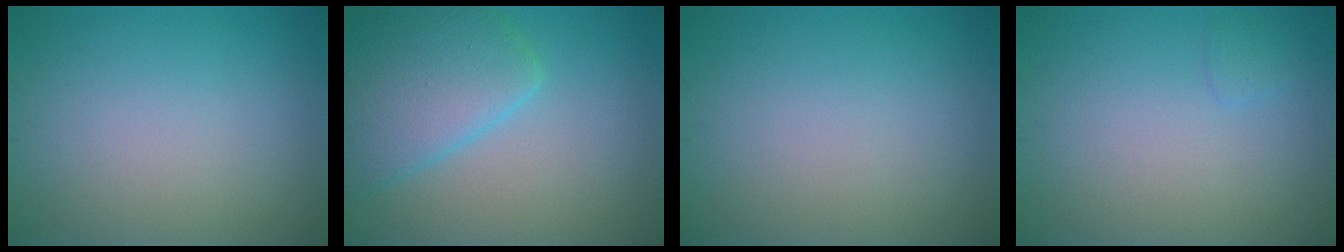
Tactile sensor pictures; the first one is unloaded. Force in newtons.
{"total": 6.2, "press": 6.2, "slide": 0.4}
{"total": 0.0}
{"total": 0.7, "press": 0.7, "slide": 0.1}